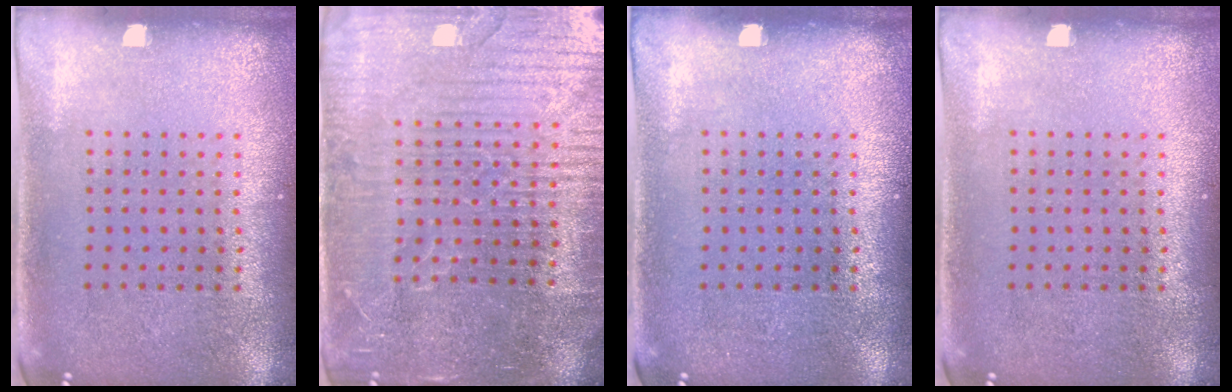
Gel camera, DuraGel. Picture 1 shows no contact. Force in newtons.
{"total": 4.9, "press": 4.4, "slide": 2.0}
{"total": 0.0}
{"total": 0.0}